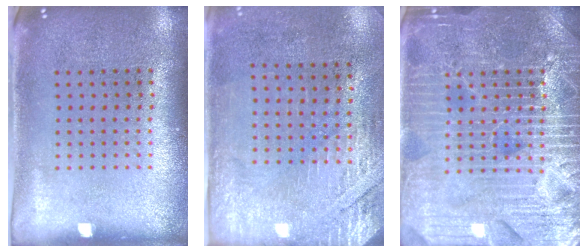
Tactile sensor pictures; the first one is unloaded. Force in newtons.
{"total": 2.7, "press": 2.3, "slide": 1.4}
{"total": 7.1, "press": 7.1, "slide": 0.8}